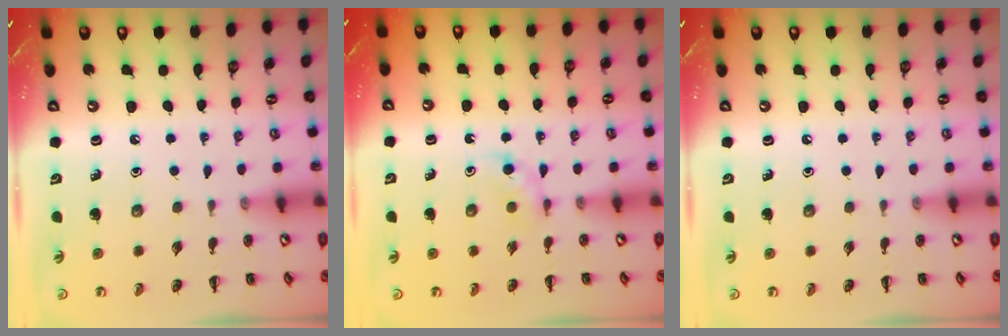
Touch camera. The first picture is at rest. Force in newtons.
{"total": 2.9, "press": 2.7, "slide": 1.1}
{"total": 0.0}